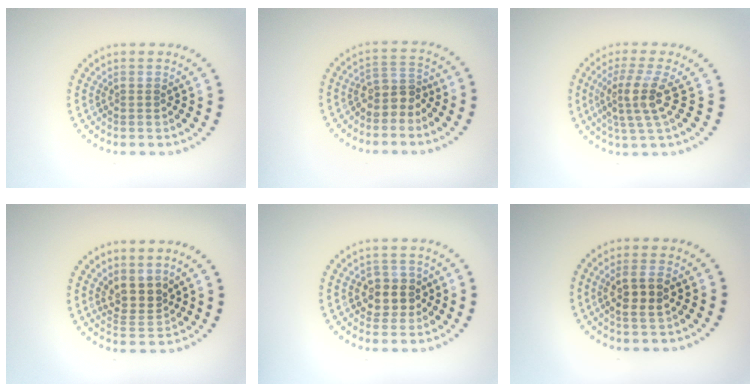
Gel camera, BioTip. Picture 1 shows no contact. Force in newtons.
{"total": 2.6, "press": 2.0, "slide": 1.7}
{"total": 3.7, "press": 2.8, "slide": 2.5}
{"total": 2.7, "press": 2.2, "slide": 1.5}
{"total": 2.8, "press": 2.6, "slide": 0.9}
{"total": 2.9, "press": 2.7, "slide": 0.9}